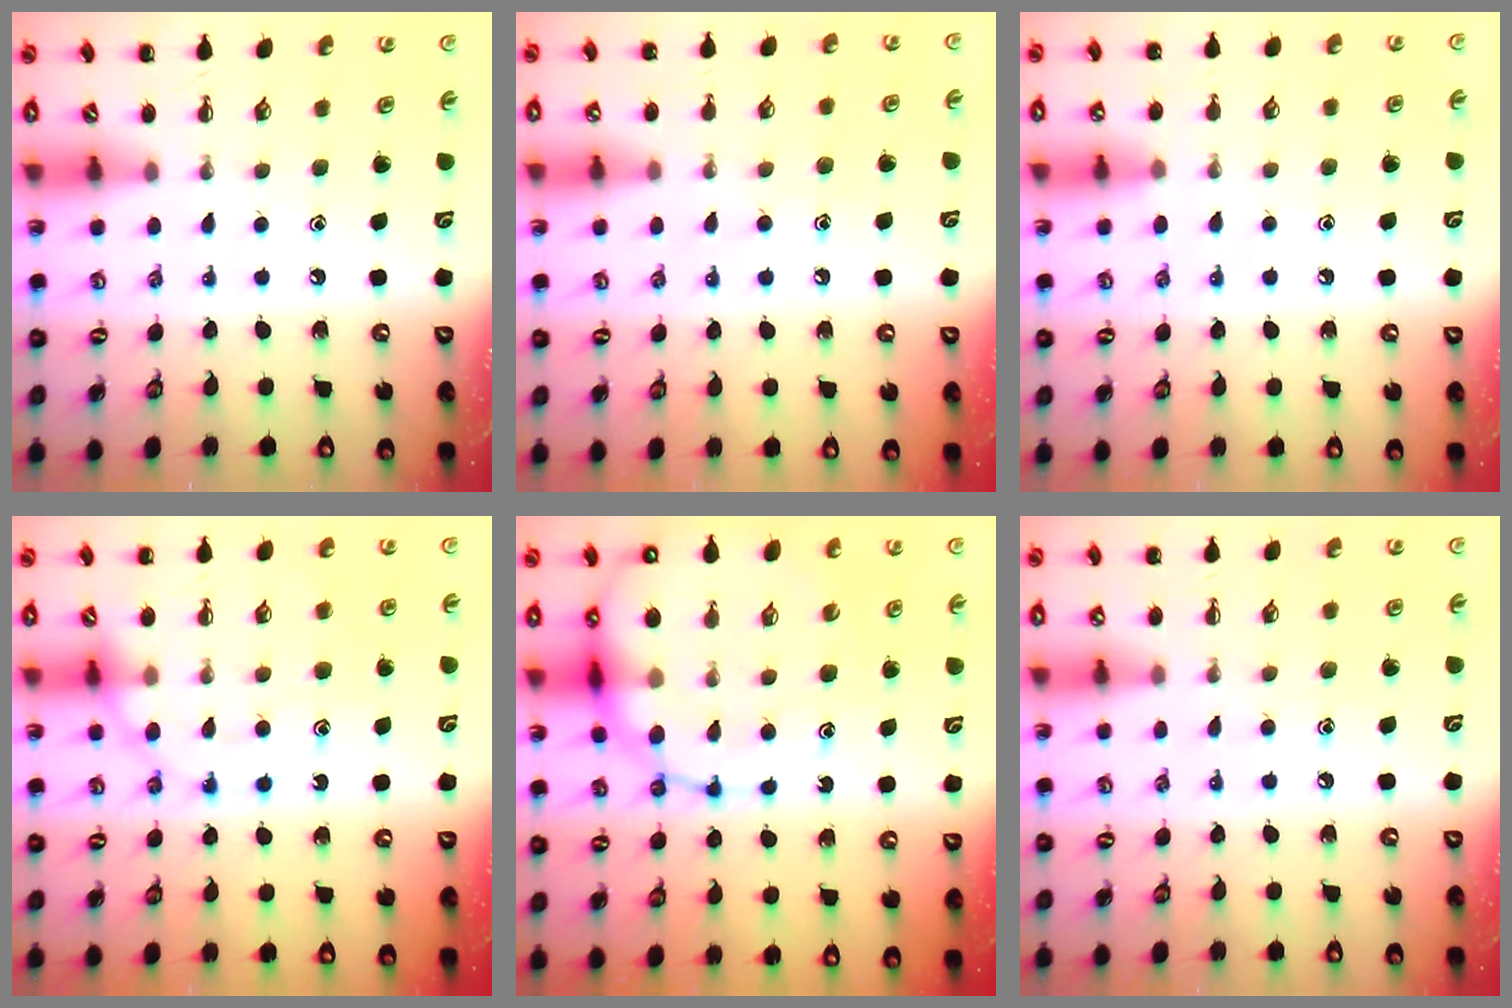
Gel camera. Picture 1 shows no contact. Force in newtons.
{"total": 6.5, "press": 6.3, "slide": 1.2}
{"total": 6.2, "press": 5.8, "slide": 2.2}
{"total": 14.7, "press": 14.6, "slide": 2.2}
{"total": 20.8, "press": 20.6, "slide": 3.0}
{"total": 7.1, "press": 6.9, "slide": 1.9}